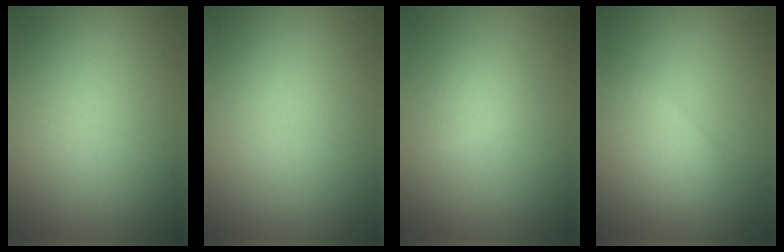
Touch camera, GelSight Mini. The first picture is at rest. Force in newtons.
{"total": 0.0}
{"total": 1.4, "press": 1.4, "slide": 0.1}
{"total": 2.3, "press": 2.3, "slide": 0.2}